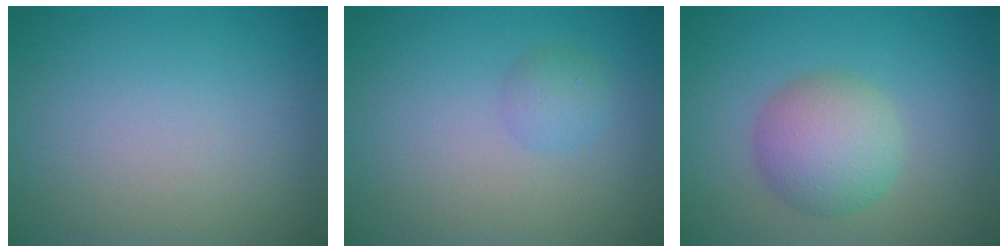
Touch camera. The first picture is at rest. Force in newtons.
{"total": 1.5, "press": 1.5, "slide": 0.0}
{"total": 4.7, "press": 4.7, "slide": 0.1}